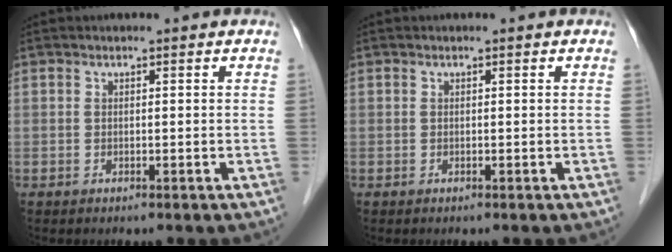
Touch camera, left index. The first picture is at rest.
{"total": 0.0}